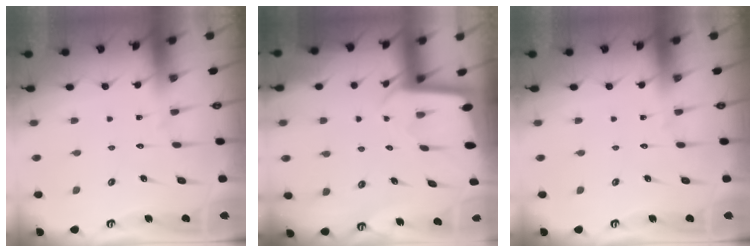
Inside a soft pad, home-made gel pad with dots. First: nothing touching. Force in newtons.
{"total": 1.9, "press": 1.9, "slide": 0.1}
{"total": 0.0}